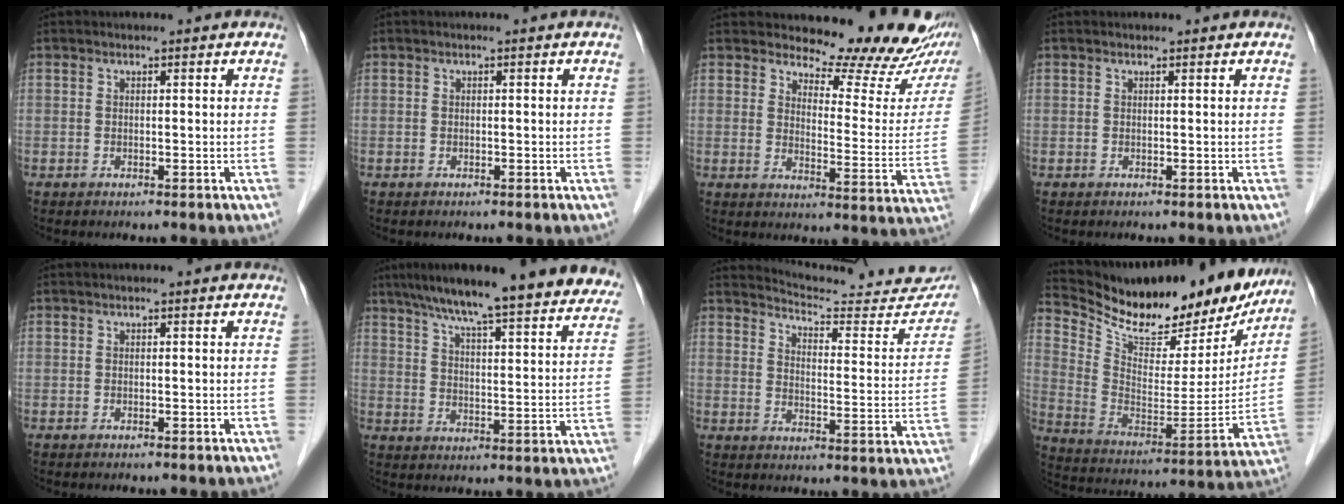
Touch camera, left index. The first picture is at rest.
{"total": 0.0}
{"total": 16.2, "force": [14.9, 2.6, 5.9], "torque": [-0.066, -0.078, 0.167]}
{"total": 0.6, "force": [0.6, 0.2, 0.1], "torque": [-0.008, 0.007, 0.012]}
{"total": 0.0}
{"total": 26.5, "force": [22.8, 3.6, 13.1], "torque": [-0.187, -0.021, 0.287]}
{"total": 19.5, "force": [18.8, 2.3, 4.3], "torque": [-0.051, -0.085, 0.222]}
{"total": 26.4, "force": [23.4, 7.1, 10.1], "torque": [-0.175, -0.038, 0.342]}